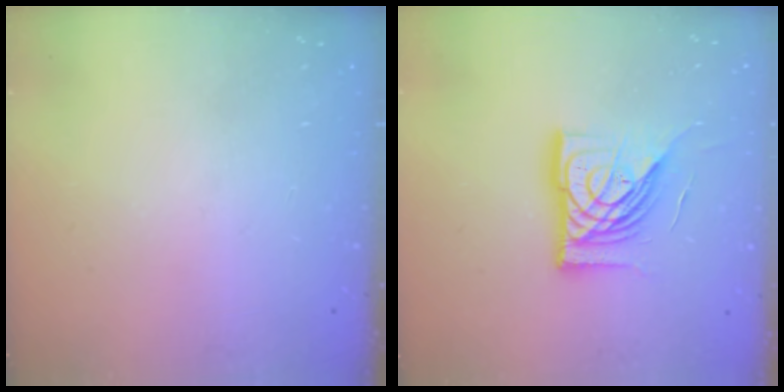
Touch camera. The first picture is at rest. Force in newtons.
{"total": 16.5, "press": 16.3, "slide": 2.1}